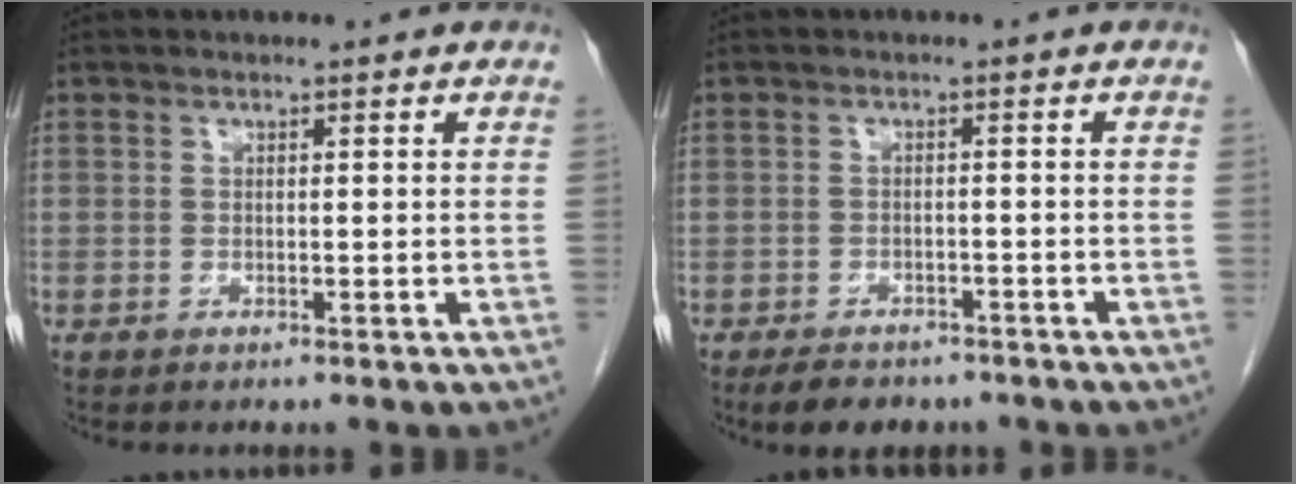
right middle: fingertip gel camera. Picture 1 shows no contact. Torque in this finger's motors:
{"motor_torque": [0.67, -0.27, 0.03, 0.04]}